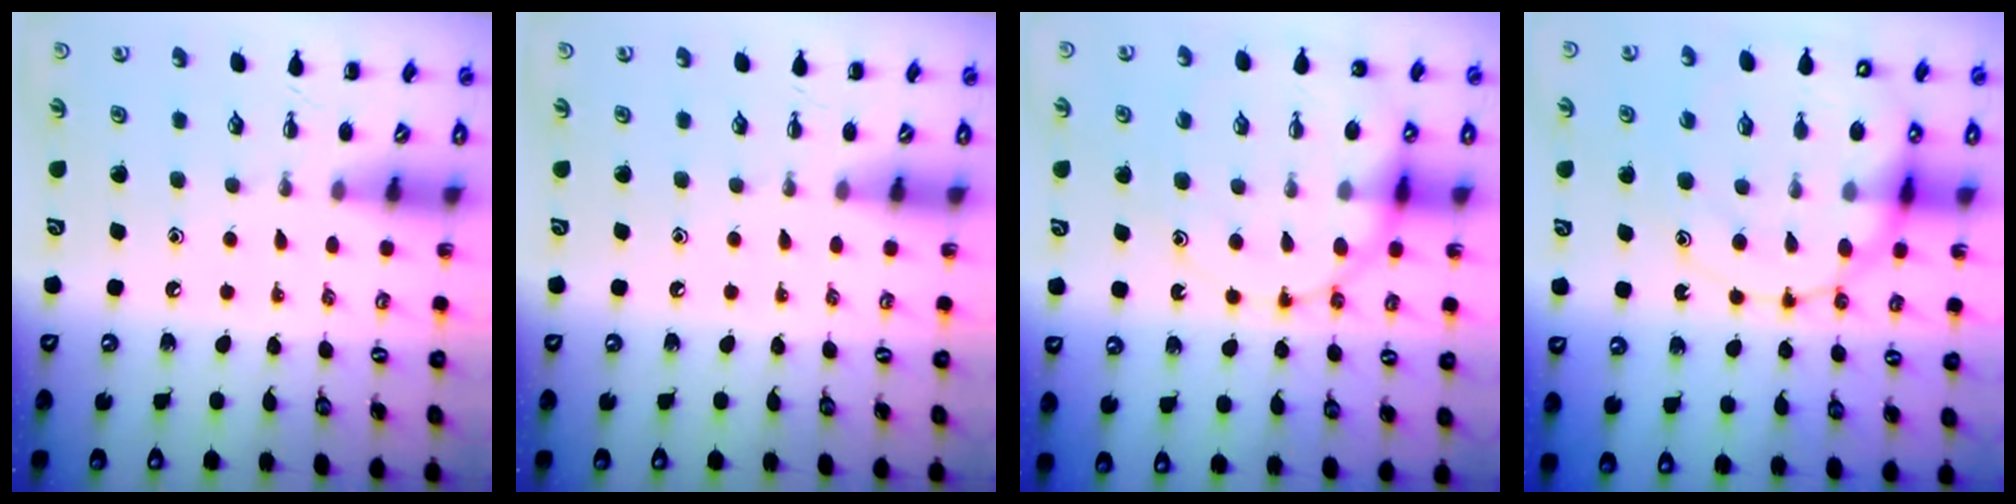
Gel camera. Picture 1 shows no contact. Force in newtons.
{"total": 0.0}
{"total": 15.3, "press": 14.9, "slide": 3.7}
{"total": 17.0, "press": 16.8, "slide": 3.0}